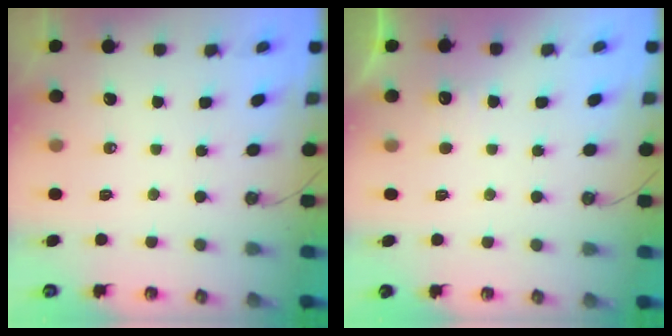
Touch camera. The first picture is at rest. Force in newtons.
{"total": 3.7, "press": 3.5, "slide": 1.1}